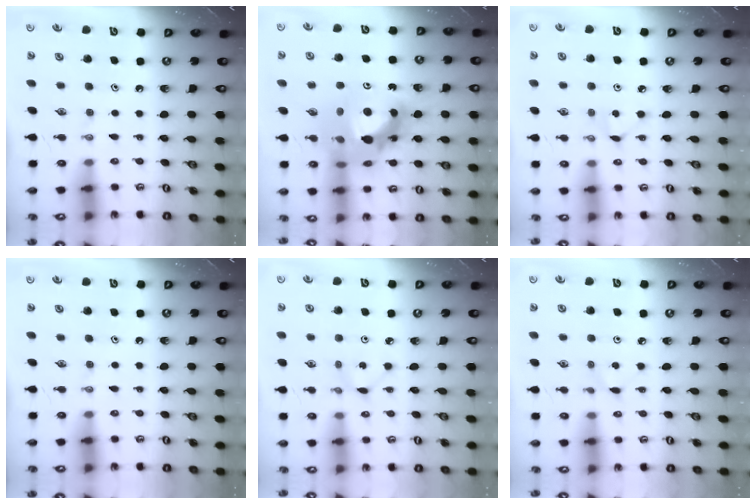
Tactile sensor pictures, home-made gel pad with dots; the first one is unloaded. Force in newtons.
{"total": 16.3, "press": 16.1, "slide": 2.9}
{"total": 3.4, "press": 3.4, "slide": 0.3}
{"total": 0.0}
{"total": 1.0, "press": 1.0, "slide": 0.1}
{"total": 2.6, "press": 2.6, "slide": 0.2}